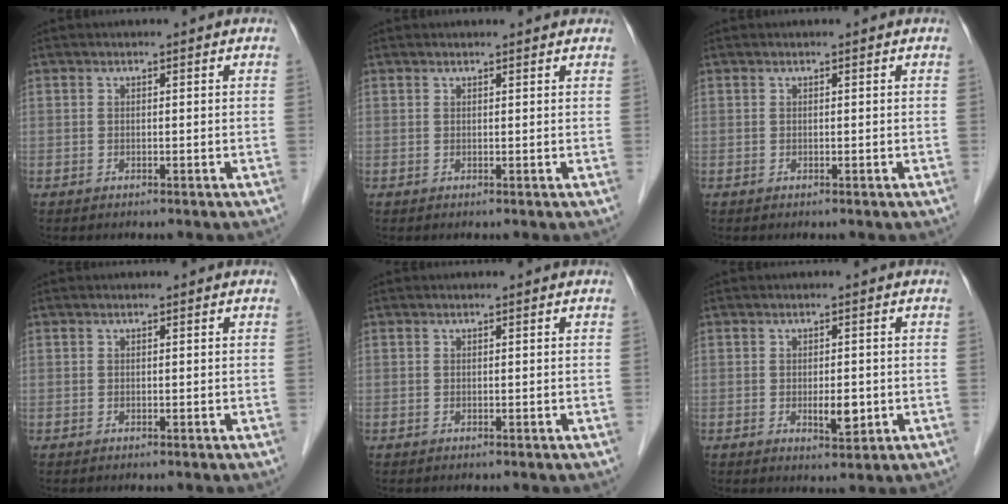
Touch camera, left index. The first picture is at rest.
{"total": 2.7, "force": [2.6, 0.6, 0.6], "torque": [-0.011, 0.017, 0.026]}
{"total": 0.0}
{"total": 0.0}
{"total": 0.0}
{"total": 3.1, "force": [-0.5, 1.2, 2.8], "torque": [-0.044, -0.004, -0.003]}